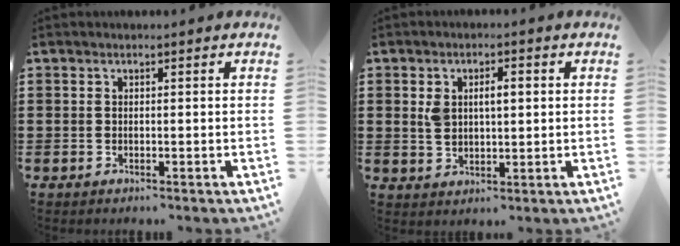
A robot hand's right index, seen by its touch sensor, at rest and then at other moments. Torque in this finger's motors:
{"motor_torque": [0.16, -0.13, 0.26, 0.06]}